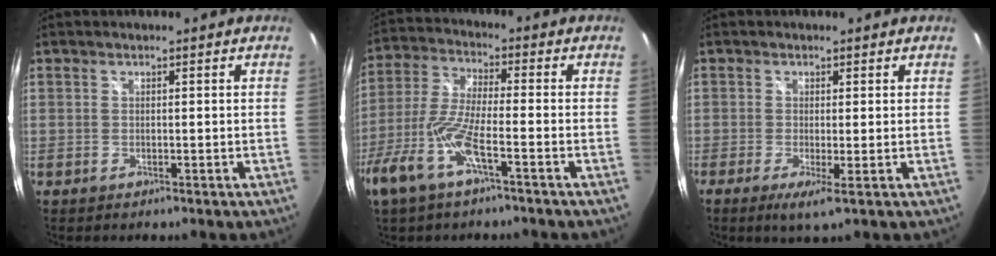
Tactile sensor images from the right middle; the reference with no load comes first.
{"total": 12.2, "force": [-6.5, 2.6, 10.0], "torque": [-0.227, -0.014, -0.126]}
{"total": 3.0, "force": [-0.8, -0.1, 2.9], "torque": [-0.059, -0.010, -0.015]}